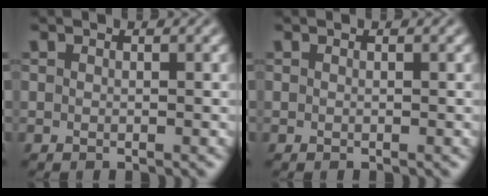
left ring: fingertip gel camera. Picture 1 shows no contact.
{"total": 0.0}